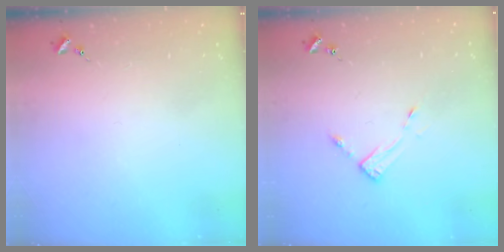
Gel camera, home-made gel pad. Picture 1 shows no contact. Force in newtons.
{"total": 3.2, "press": 3.2, "slide": 0.3}